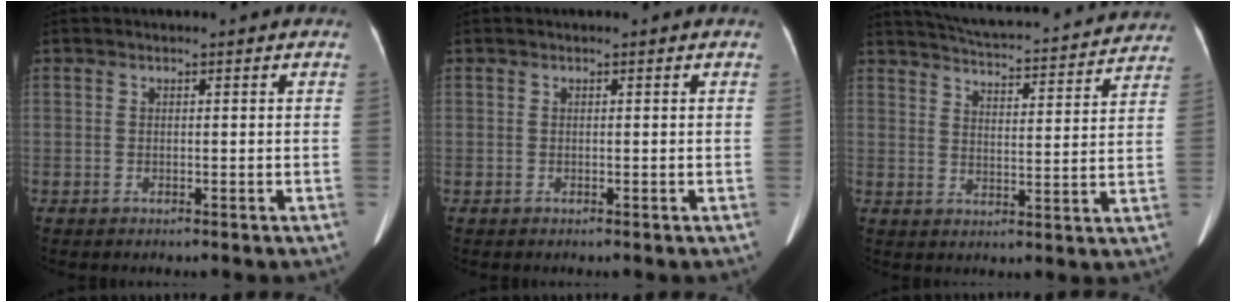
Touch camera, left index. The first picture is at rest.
{"total": 0.0}
{"total": 23.6, "force": [21.9, 3.6, 8.0], "torque": [-0.133, -0.007, 0.280]}